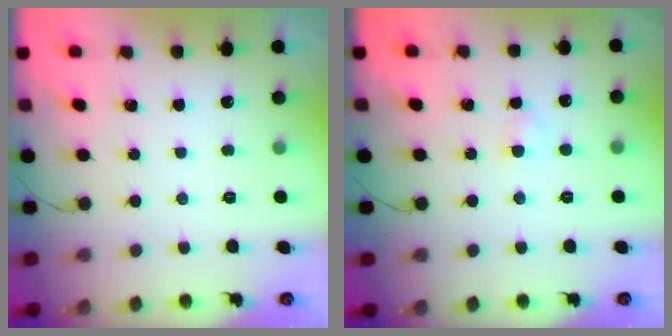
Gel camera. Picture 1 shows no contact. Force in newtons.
{"total": 2.0, "press": 1.7, "slide": 1.0}